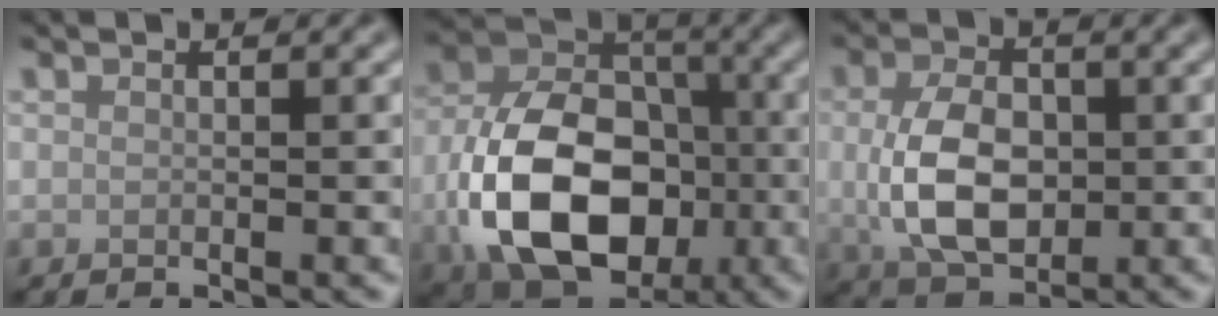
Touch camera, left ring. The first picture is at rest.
{"total": 13.8, "force": [-3.7, 9.6, 9.2], "torque": [-0.180, -0.023, -0.076]}
{"total": 7.1, "force": [-0.2, 4.7, 5.4], "torque": [-0.116, -0.006, 0.000]}